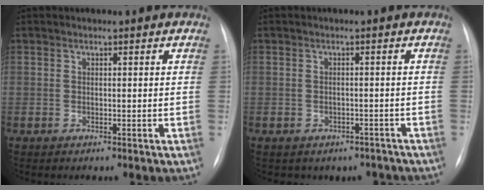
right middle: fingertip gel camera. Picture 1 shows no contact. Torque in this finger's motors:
{"motor_torque": [0.09, -0.08, 0.05, 0.02]}